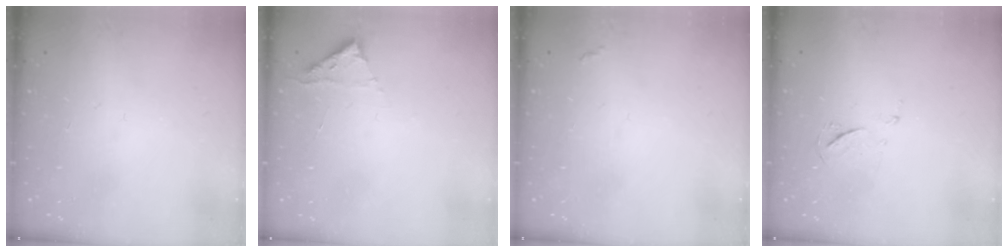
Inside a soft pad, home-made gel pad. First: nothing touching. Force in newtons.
{"total": 2.8, "press": 2.8, "slide": 0.3}
{"total": 3.2, "press": 3.2, "slide": 0.5}
{"total": 5.6, "press": 5.6, "slide": 0.8}